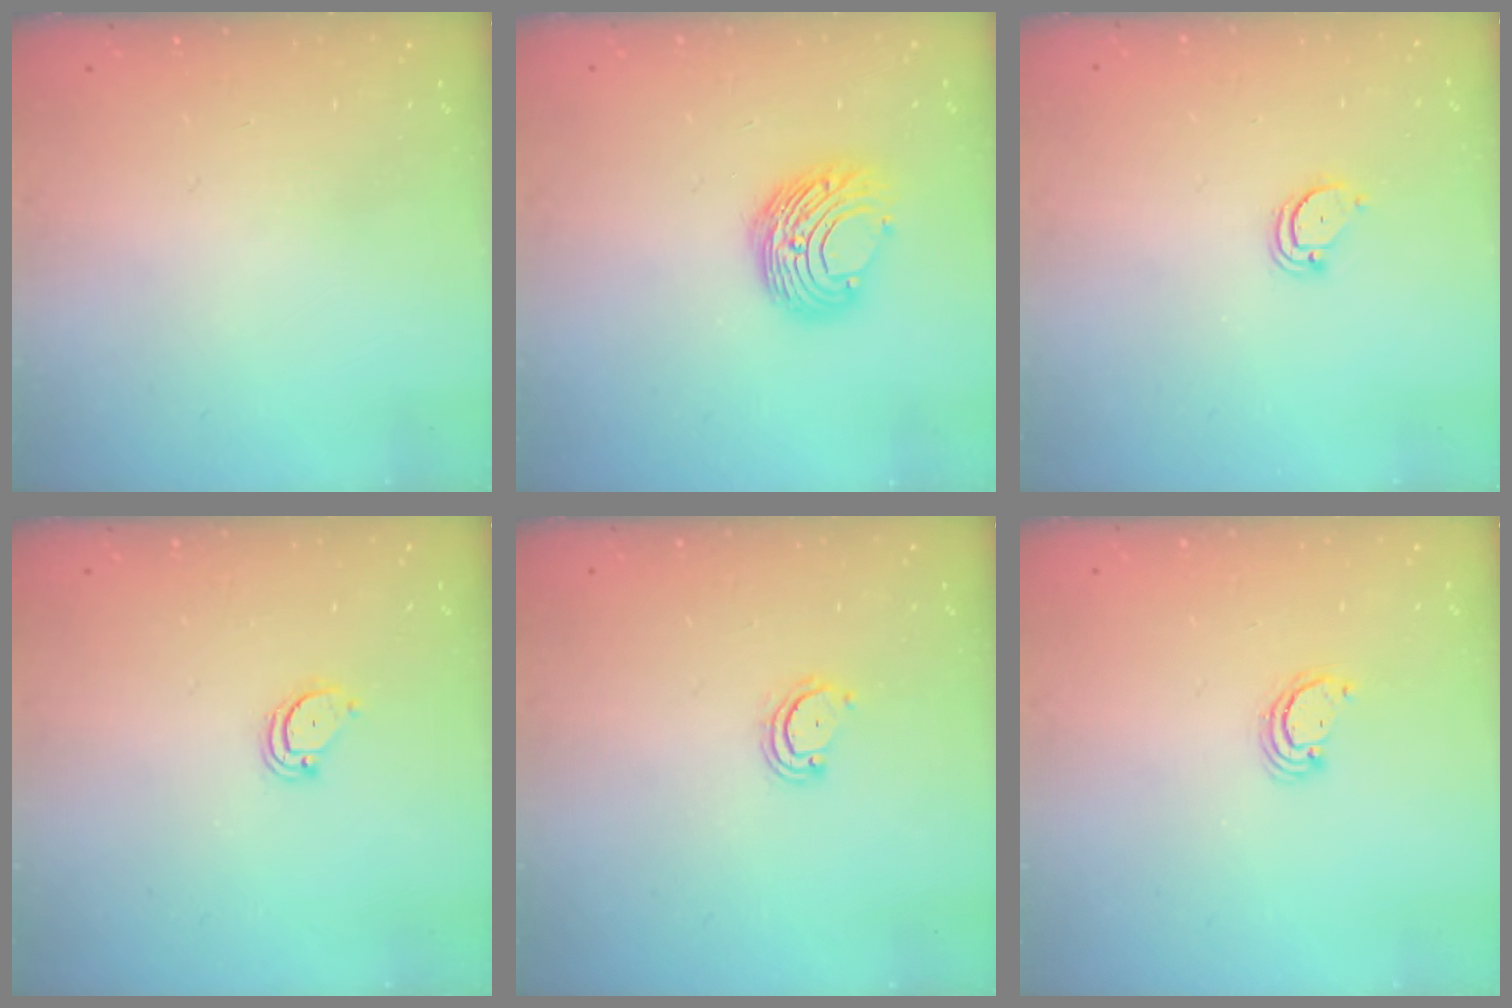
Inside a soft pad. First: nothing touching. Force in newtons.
{"total": 9.1, "press": 9.1, "slide": 0.4}
{"total": 2.1, "press": 2.1, "slide": 0.2}
{"total": 2.4, "press": 2.4, "slide": 0.2}
{"total": 3.7, "press": 3.7, "slide": 0.3}
{"total": 2.6, "press": 2.6, "slide": 0.3}